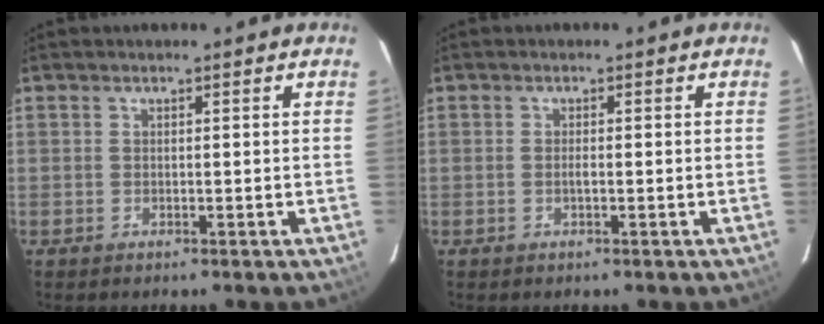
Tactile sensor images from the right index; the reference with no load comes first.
{"total": 0.8, "force": [-0.2, 0.1, 0.8], "torque": [-0.015, 0.000, -0.004]}